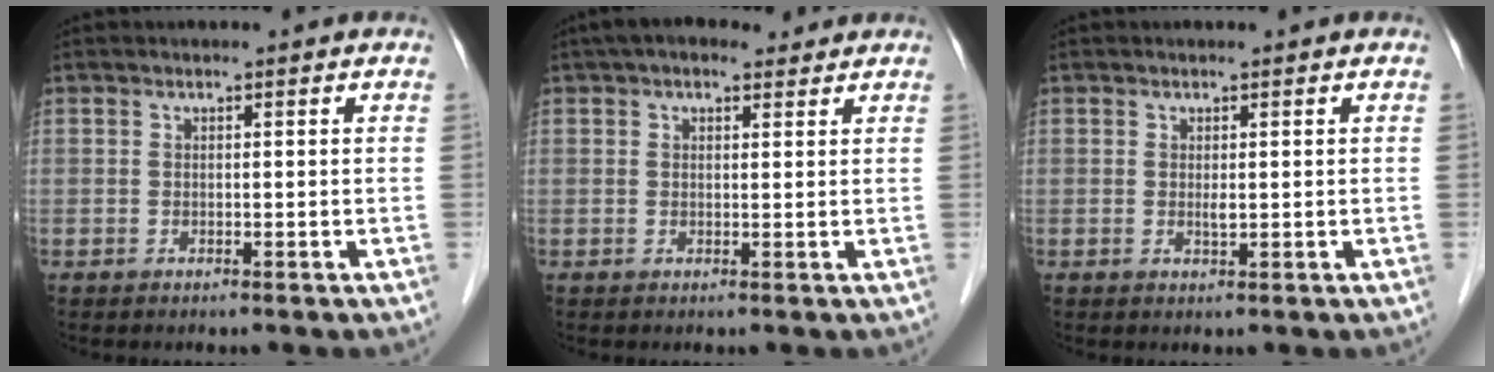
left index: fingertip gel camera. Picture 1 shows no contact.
{"total": 5.0, "force": [3.5, 2.2, 2.8], "torque": [-0.047, 0.029, 0.057]}
{"total": 0.9, "force": [-0.5, 0.1, 0.7], "torque": [-0.016, -0.009, -0.005]}